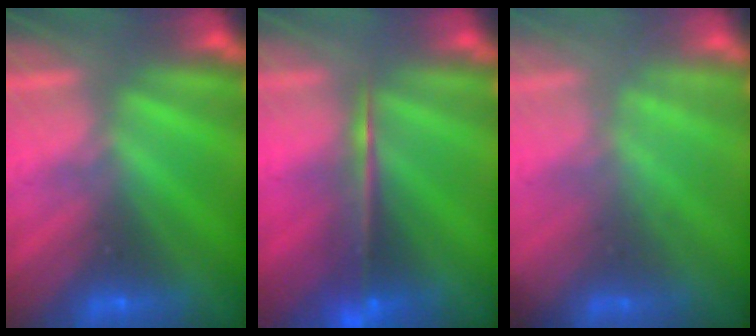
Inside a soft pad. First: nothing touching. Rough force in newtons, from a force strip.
{"total": 6.1}
{"total": 2.7}